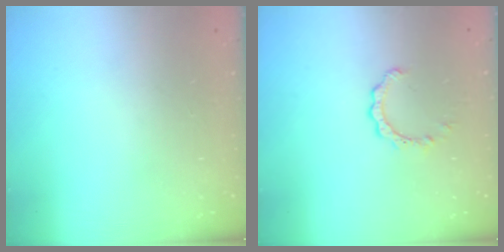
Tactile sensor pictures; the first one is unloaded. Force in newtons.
{"total": 2.7, "press": 2.7, "slide": 0.0}